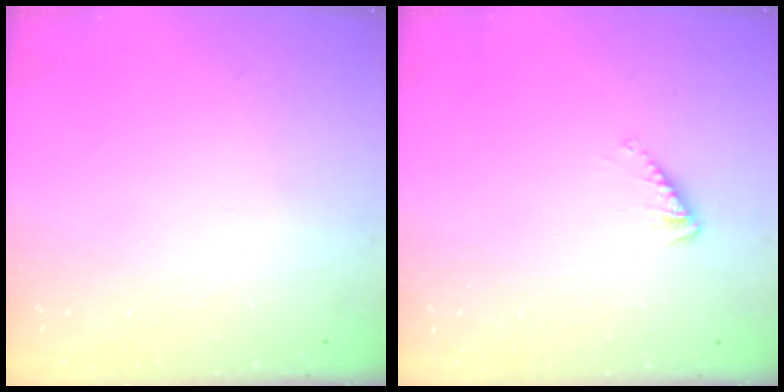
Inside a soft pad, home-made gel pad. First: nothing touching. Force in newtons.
{"total": 1.5, "press": 1.5, "slide": 0.3}